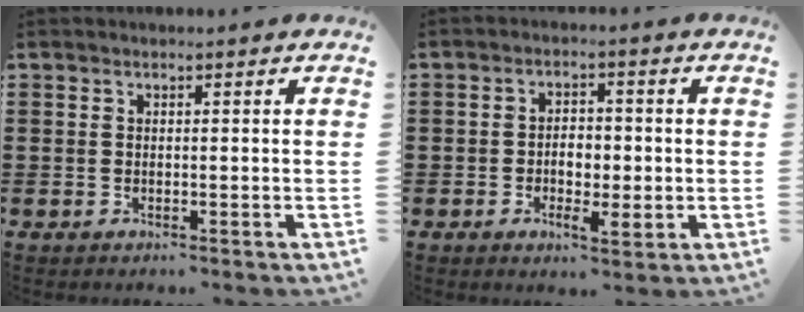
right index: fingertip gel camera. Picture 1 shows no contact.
{"total": 4.0, "force": [-0.7, 2.3, 3.2], "torque": [-0.055, 0.003, -0.015]}